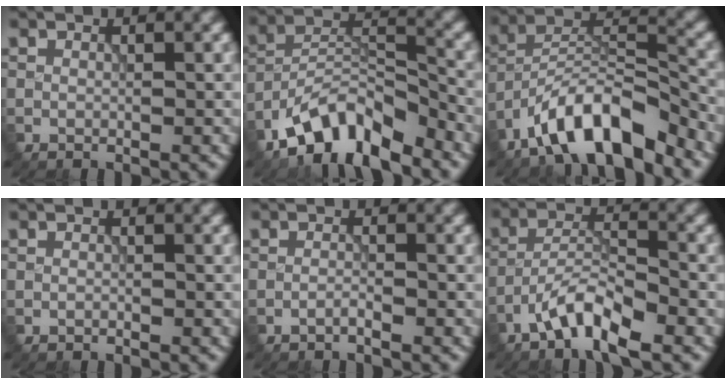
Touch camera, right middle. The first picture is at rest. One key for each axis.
{"total": 8.4, "fx": -6.5, "fy": 3.0, "fz": 4.5, "tx": -0.068, "ty": 0.003, "tz": -0.127}
{"total": 9.5, "fx": -7.1, "fy": 2.9, "fz": 5.7, "tx": -0.087, "ty": 0.011, "tz": -0.135}
{"total": 0.0}
{"total": 0.8, "fx": -0.7, "fy": 0.0, "fz": 0.5, "tx": -0.008, "ty": 0.003, "tz": -0.016}
{"total": 5.1, "fx": -3.4, "fy": 1.3, "fz": 3.5, "tx": -0.061, "ty": 0.006, "tz": -0.072}